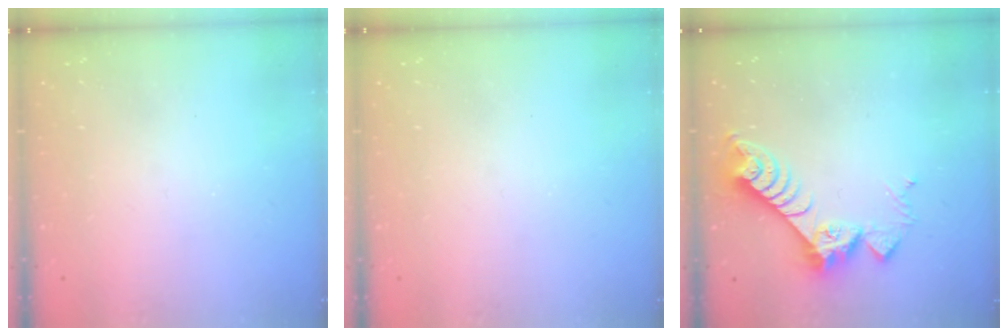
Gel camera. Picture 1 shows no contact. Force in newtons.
{"total": 0.0}
{"total": 9.7, "press": 9.7, "slide": 0.6}